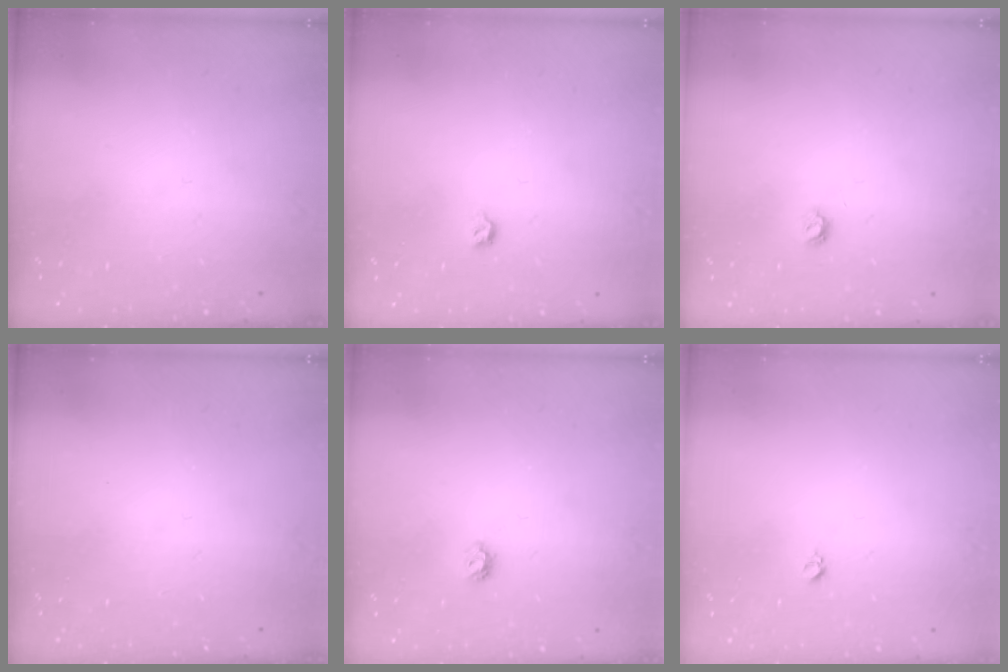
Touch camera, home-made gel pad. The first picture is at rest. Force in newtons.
{"total": 2.8, "press": 2.7, "slide": 0.8}
{"total": 3.8, "press": 3.7, "slide": 0.6}
{"total": 0.0}
{"total": 4.9, "press": 4.9, "slide": 0.8}
{"total": 3.0, "press": 2.9, "slide": 0.4}